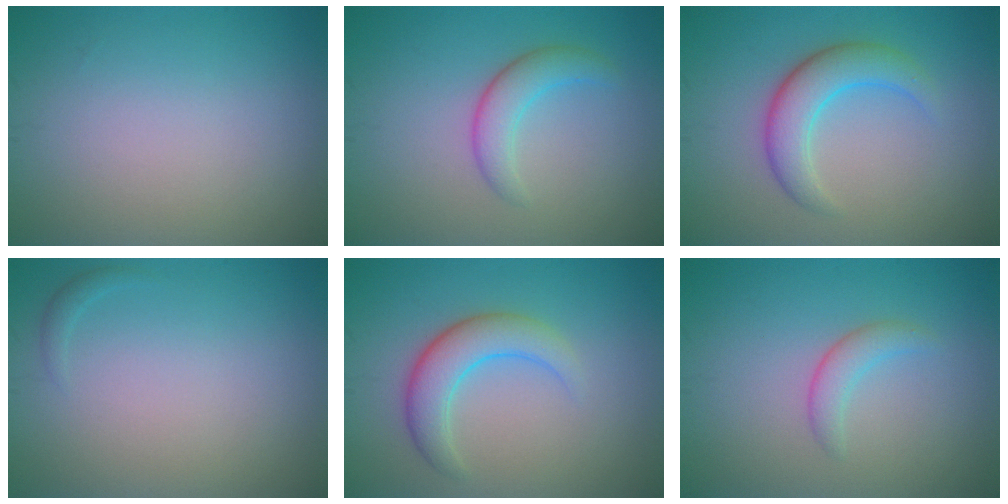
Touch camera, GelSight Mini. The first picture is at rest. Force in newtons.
{"total": 2.9, "press": 2.9, "slide": 0.1}
{"total": 4.3, "press": 4.3, "slide": 0.2}
{"total": 0.6, "press": 0.6, "slide": 0.1}
{"total": 4.2, "press": 4.2, "slide": 0.1}
{"total": 1.8, "press": 1.8, "slide": 0.1}